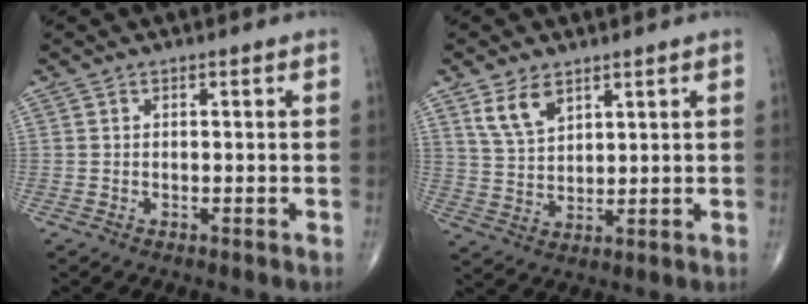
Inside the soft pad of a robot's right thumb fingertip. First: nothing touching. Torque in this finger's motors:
{"motor_torque": [0.03, 0.05, 0.47, 0.45, 0.03]}